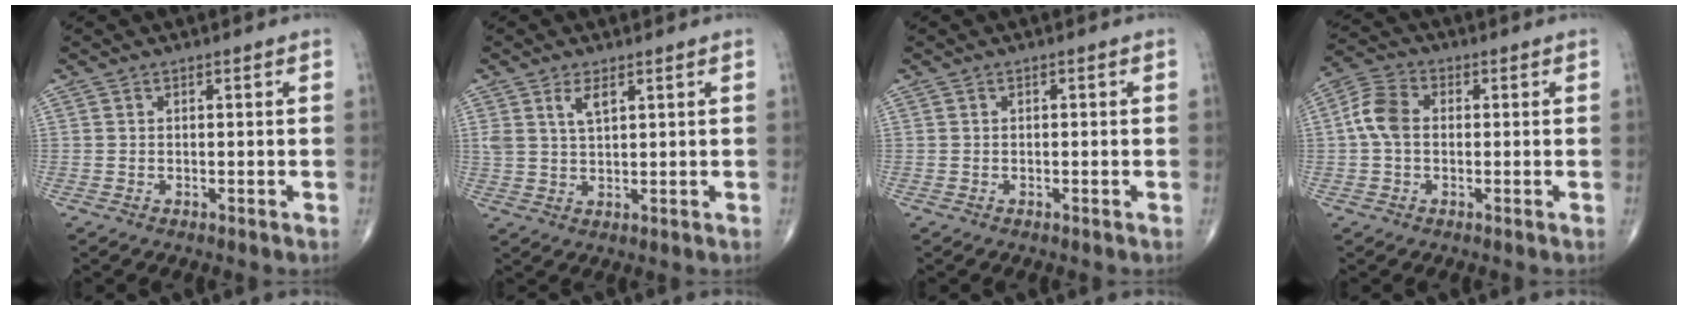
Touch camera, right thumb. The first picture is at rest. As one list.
[{"total": 3.7, "force": [2.0, 1.5, 2.8], "torque": [-0.052, -0.008, 0.043]}, {"total": 0.6, "force": [0.1, 0.2, 0.6], "torque": [-0.012, 0.000, 0.002]}, {"total": 6.5, "force": [0.1, 4.4, 4.7], "torque": [-0.098, 0.021, -0.007]}]